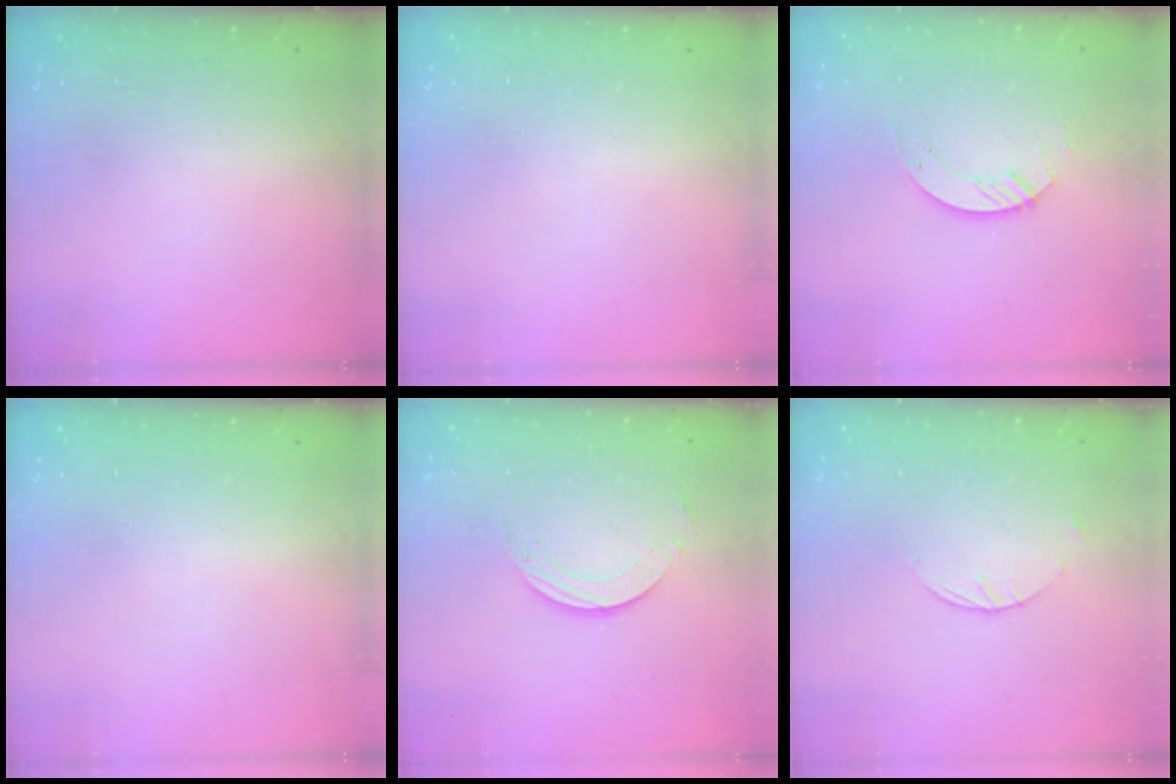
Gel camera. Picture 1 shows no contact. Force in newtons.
{"total": 0.0}
{"total": 4.0, "press": 4.0, "slide": 0.3}
{"total": 0.0}
{"total": 3.7, "press": 3.7, "slide": 0.3}
{"total": 1.7, "press": 1.7, "slide": 0.3}